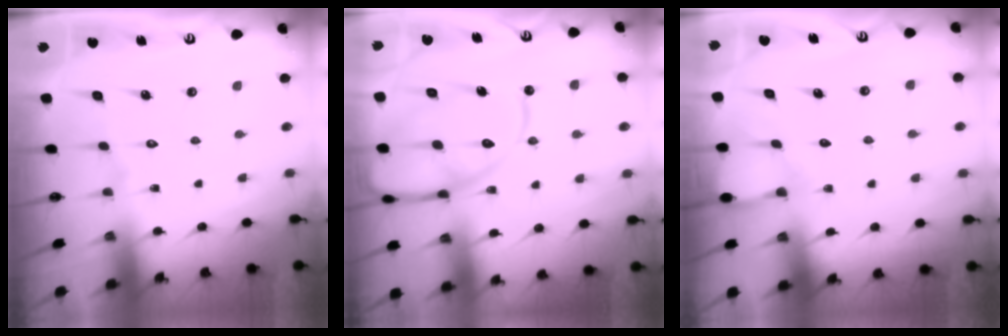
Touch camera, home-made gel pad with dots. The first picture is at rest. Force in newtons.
{"total": 14.8, "press": 14.7, "slide": 1.7}
{"total": 3.9, "press": 3.9, "slide": 0.4}